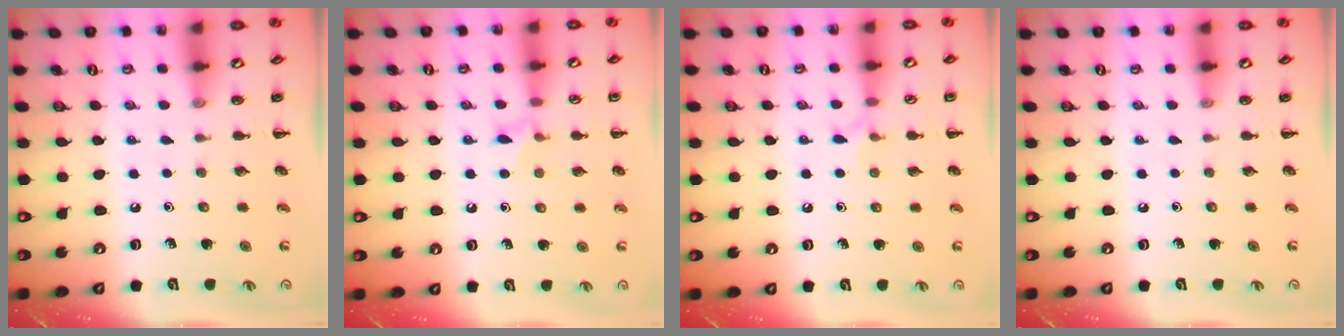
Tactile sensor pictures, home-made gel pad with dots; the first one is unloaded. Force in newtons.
{"total": 6.8, "press": 6.5, "slide": 2.0}
{"total": 5.1, "press": 4.8, "slide": 1.8}
{"total": 0.0}